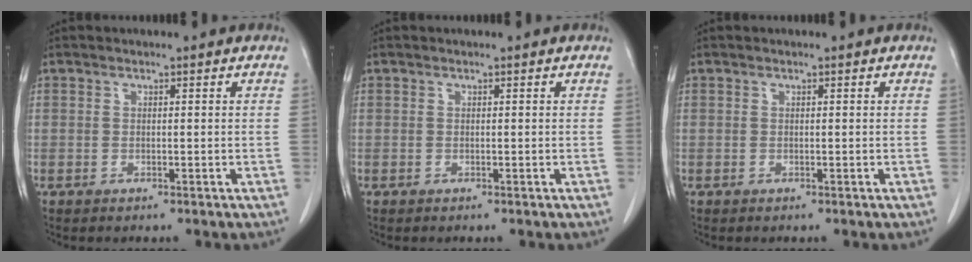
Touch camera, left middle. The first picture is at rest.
{"total": 0.0}
{"total": 0.0}